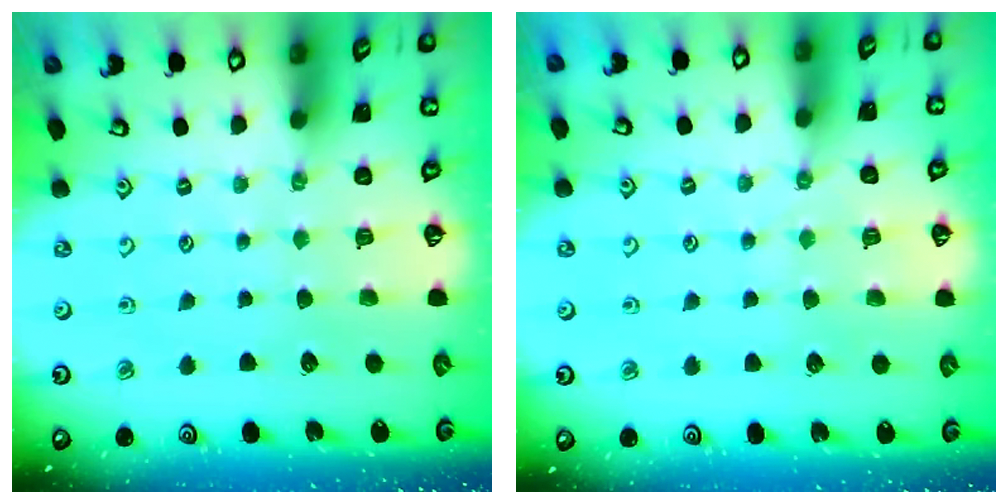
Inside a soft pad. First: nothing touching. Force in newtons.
{"total": 5.2, "press": 5.2, "slide": 0.7}